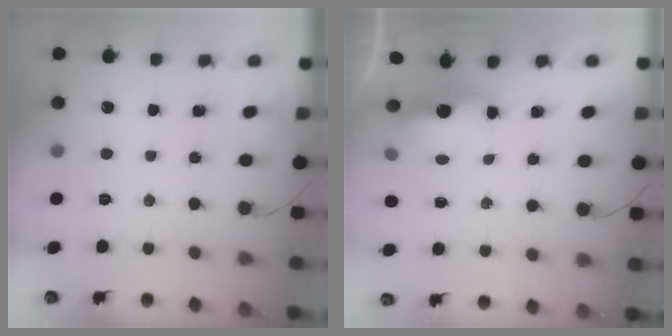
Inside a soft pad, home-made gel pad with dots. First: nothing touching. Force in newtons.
{"total": 5.8, "press": 5.8, "slide": 0.2}